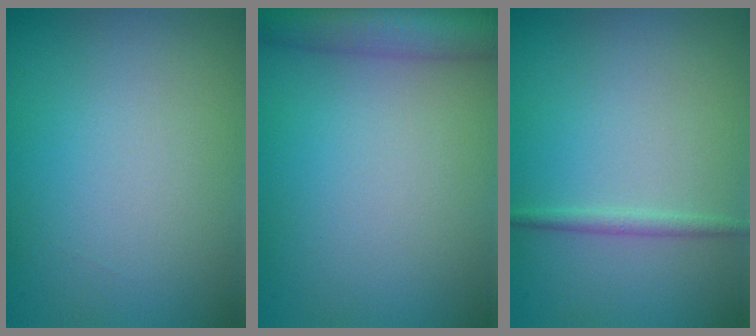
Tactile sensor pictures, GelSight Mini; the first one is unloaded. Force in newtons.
{"total": 6.3, "press": 6.3, "slide": 0.2}
{"total": 1.1, "press": 1.1, "slide": 0.1}